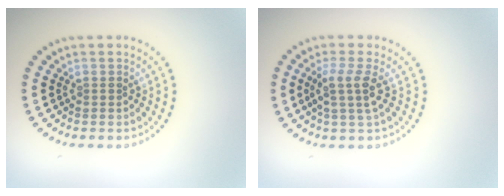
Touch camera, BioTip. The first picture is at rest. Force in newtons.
{"total": 2.6, "press": 2.0, "slide": 1.6}